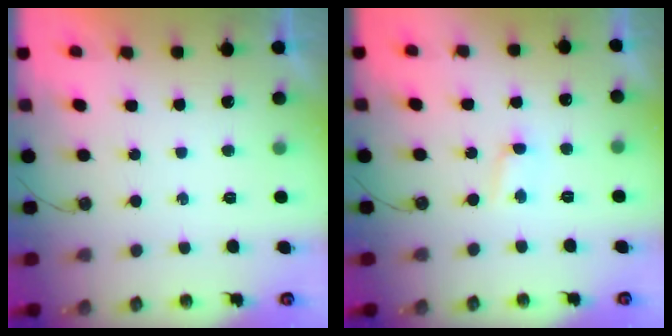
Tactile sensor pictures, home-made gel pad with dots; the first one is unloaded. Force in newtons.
{"total": 1.6, "press": 1.5, "slide": 0.2}